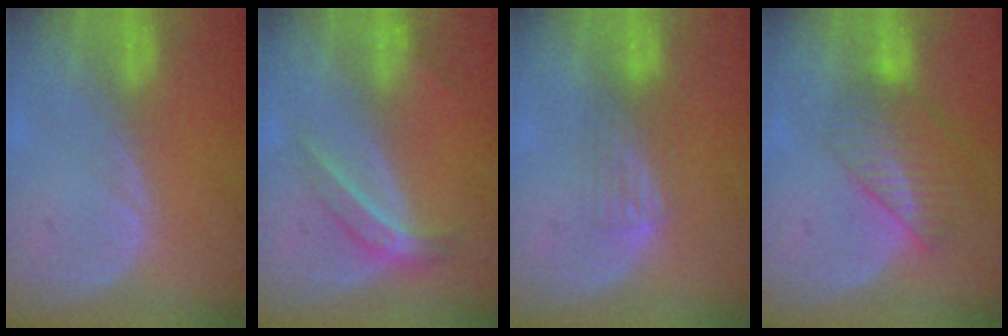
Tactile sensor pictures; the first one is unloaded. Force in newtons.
{"total": 4.2, "press": 4.2, "slide": 0.4}
{"total": 3.2, "press": 3.0, "slide": 1.2}
{"total": 7.0, "press": 6.0, "slide": 3.5}